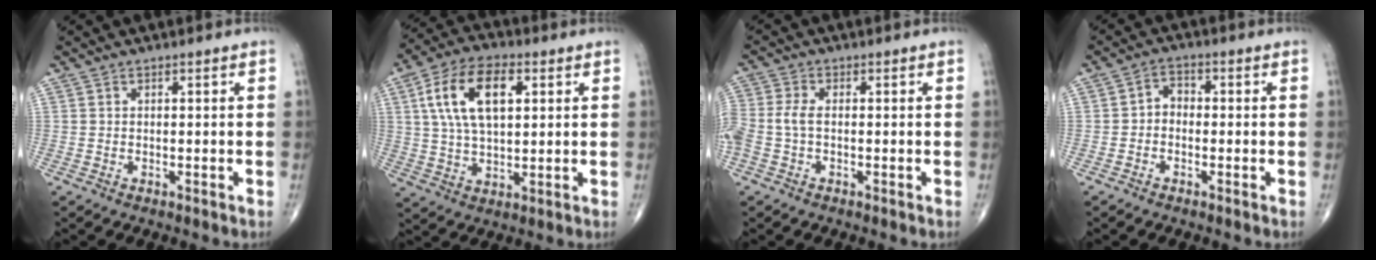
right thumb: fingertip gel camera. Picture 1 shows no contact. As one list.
[{"total": 14.1, "force": [4.0, 7.4, 11.3], "torque": [-0.204, 0.007, 0.073]}, {"total": 5.7, "force": [-0.9, 3.3, 4.6], "torque": [-0.126, 0.011, -0.020]}, {"total": 2.9, "force": [-0.7, 2.2, 1.7], "torque": [-0.009, 0.017, -0.027]}]